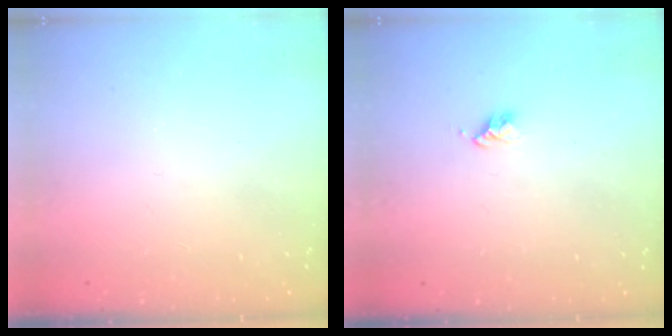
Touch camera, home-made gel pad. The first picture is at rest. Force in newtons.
{"total": 2.7, "press": 2.7, "slide": 0.3}